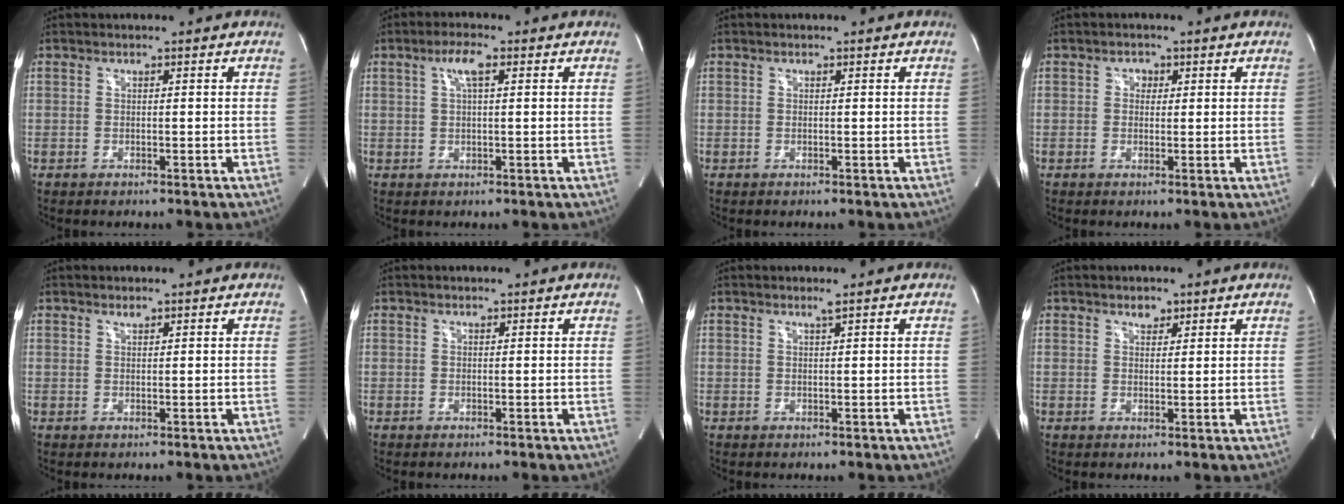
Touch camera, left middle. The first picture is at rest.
{"total": 3.5, "force": [1.4, 0.6, 3.2], "torque": [-0.064, 0.010, 0.028]}
{"total": 0.0}
{"total": 1.5, "force": [0.4, 1.3, 0.6], "torque": [-0.007, 0.004, 0.004]}
{"total": 0.6, "force": [0.6, 0.2, 0.2], "torque": [-0.008, -0.002, 0.011]}
{"total": 0.0}
{"total": 0.7, "force": [0.6, -0.2, 0.4], "torque": [-0.016, -0.005, 0.015]}
{"total": 1.6, "force": [1.2, 0.9, 0.6], "torque": [-0.009, 0.000, 0.019]}